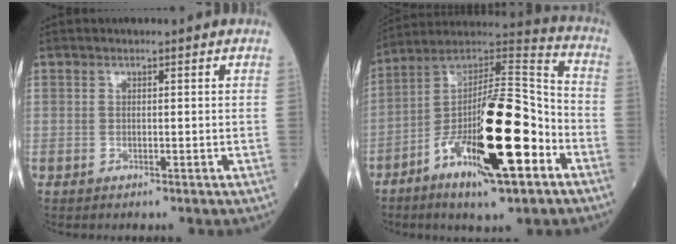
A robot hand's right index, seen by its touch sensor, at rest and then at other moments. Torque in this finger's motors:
{"motor_torque": [1.06, -0.69, 1.06, 0.21]}